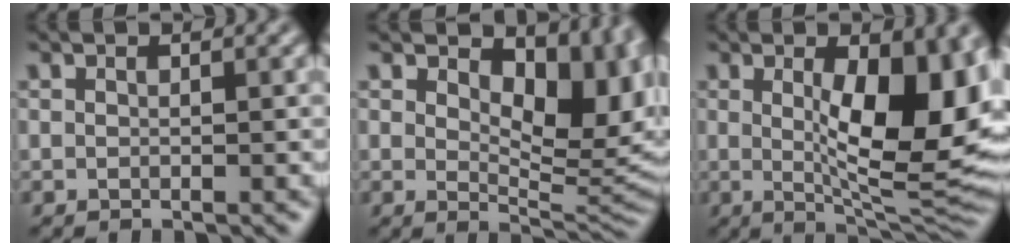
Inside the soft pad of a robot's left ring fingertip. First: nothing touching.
{"total": 10.1, "force": [3.0, 5.3, 8.1], "torque": [-0.112, -0.012, 0.051]}
{"total": 11.4, "force": [1.0, 3.7, 10.8], "torque": [-0.149, -0.013, 0.025]}